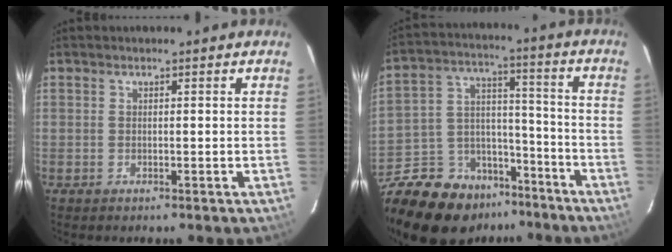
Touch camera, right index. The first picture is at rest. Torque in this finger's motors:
{"motor_torque": [-0.03, -1.16, -0.13, -0.12]}